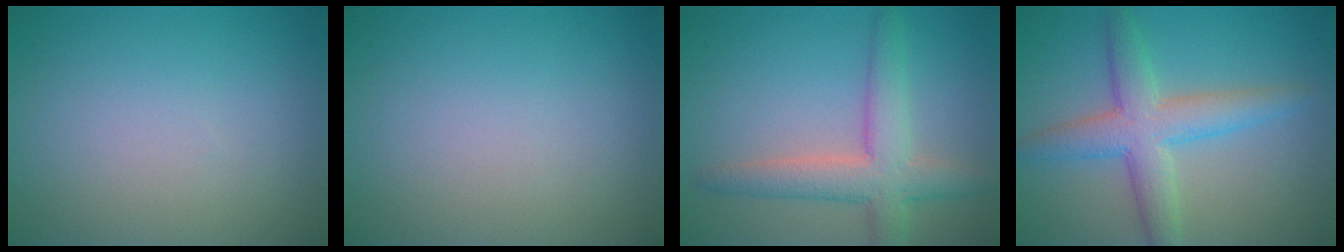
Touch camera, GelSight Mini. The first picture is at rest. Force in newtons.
{"total": 0.0}
{"total": 5.1, "press": 5.1, "slide": 0.3}
{"total": 5.2, "press": 5.2, "slide": 0.2}